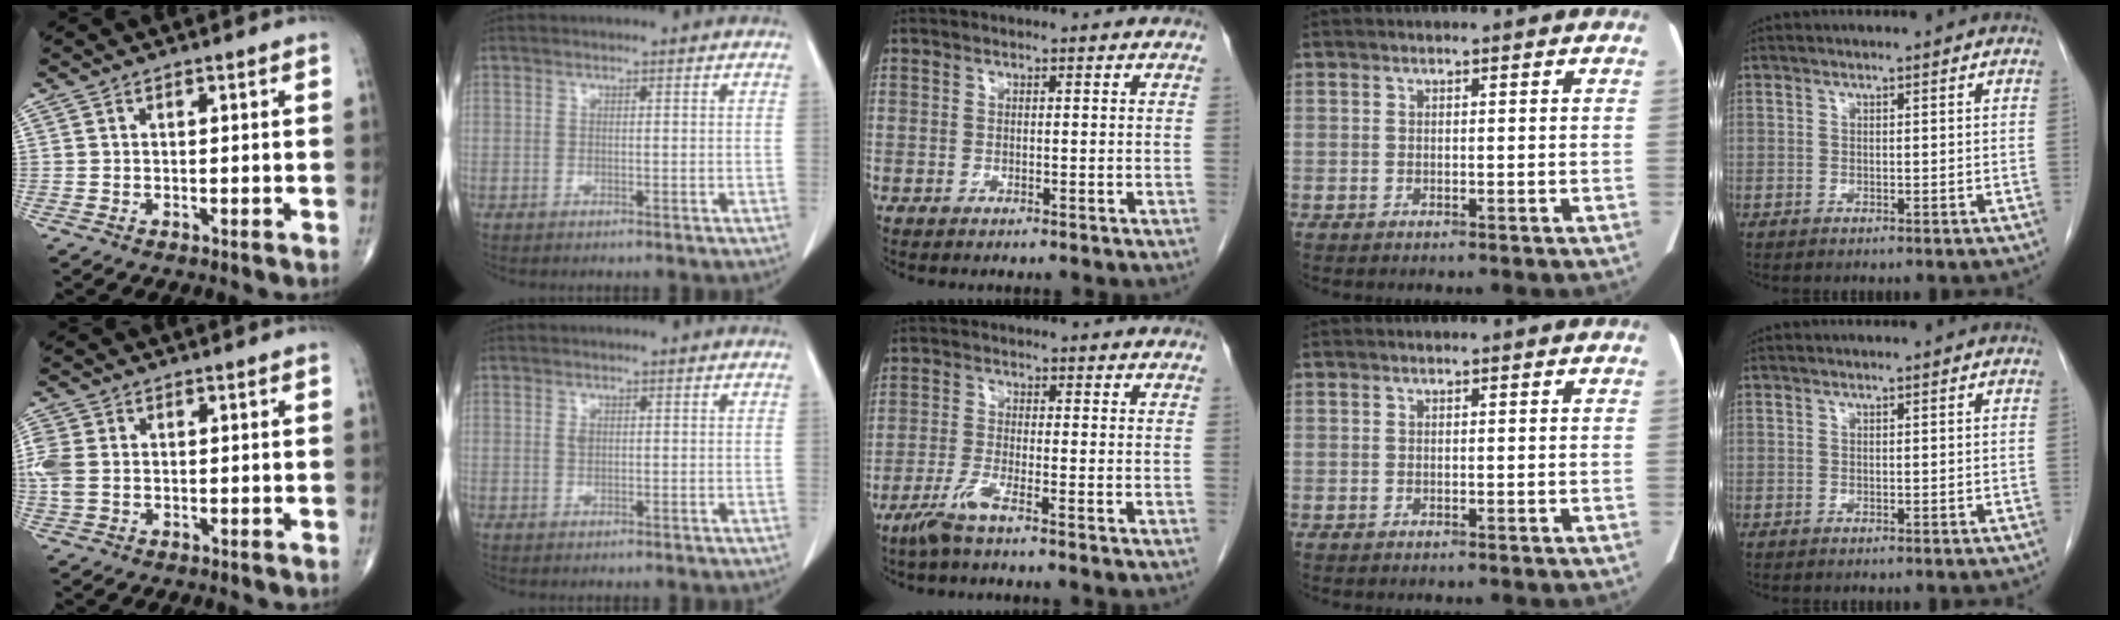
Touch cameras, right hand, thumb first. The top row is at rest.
{"thumb": {"total": 4.8, "force": [0.0, 3.3, 3.5], "torque": [-0.114, 0.005, -0.002]}, "index": {"total": 0.9, "force": [0.3, 0.6, 0.7], "torque": [-0.013, -0.001, 0.005]}, "middle": {"total": 3.9, "force": [-2.7, -0.4, 2.8], "torque": [-0.064, -0.011, -0.061]}}